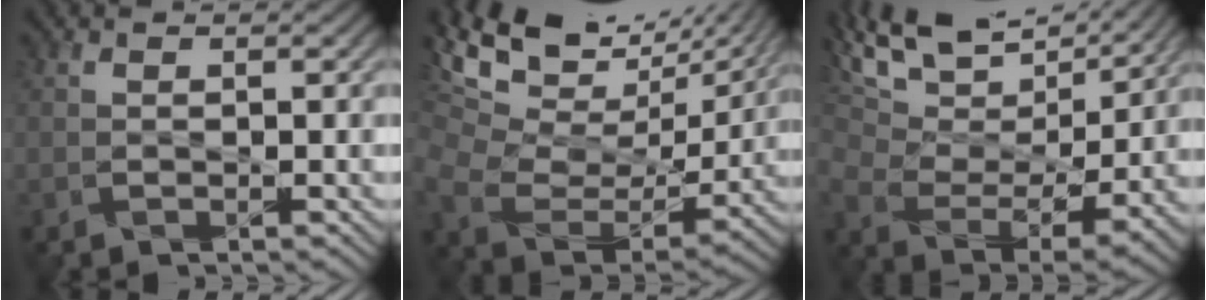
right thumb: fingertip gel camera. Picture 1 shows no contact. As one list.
[{"total": 15.6, "force": [9.9, 7.9, 9.0], "torque": [-0.214, 0.026, 0.167]}, {"total": 14.9, "force": [11.1, 6.4, 7.5], "torque": [-0.200, 0.022, 0.167]}]